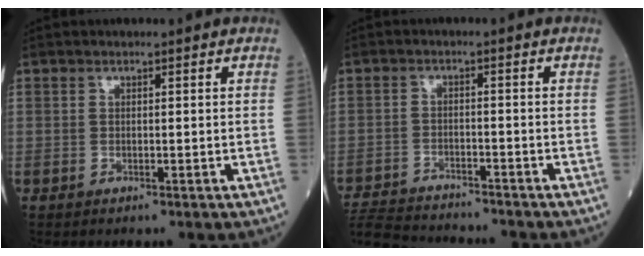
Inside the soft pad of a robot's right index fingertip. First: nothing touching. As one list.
[{"total": 11.0, "force": [-10.6, 1.4, 2.7], "torque": [-0.053, -0.001, -0.173]}]